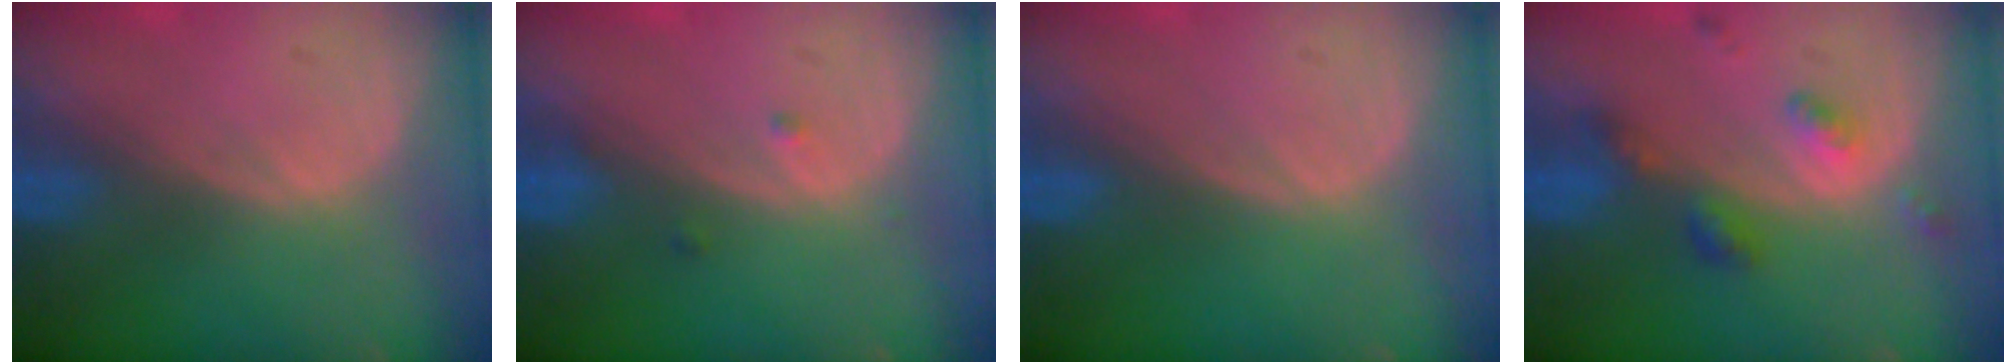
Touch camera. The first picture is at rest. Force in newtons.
{"total": 0.8, "press": 0.8, "slide": 0.2}
{"total": 0.0}
{"total": 5.1, "press": 4.5, "slide": 2.5}